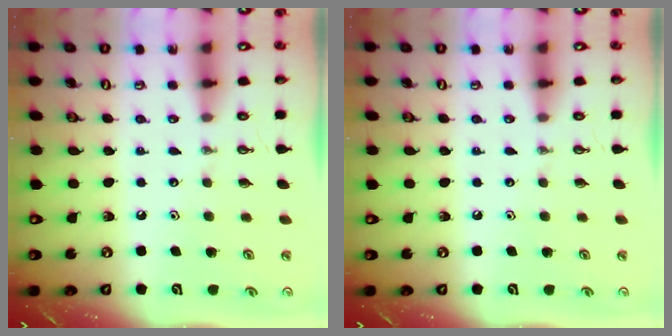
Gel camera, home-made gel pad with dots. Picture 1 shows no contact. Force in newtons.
{"total": 0.0}